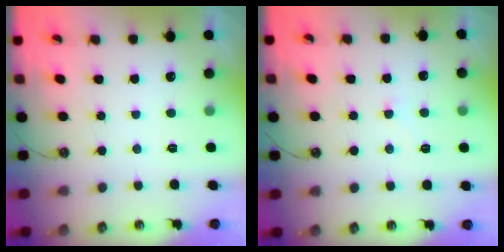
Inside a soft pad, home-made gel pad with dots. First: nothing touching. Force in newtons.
{"total": 2.7, "press": 2.7, "slide": 0.5}